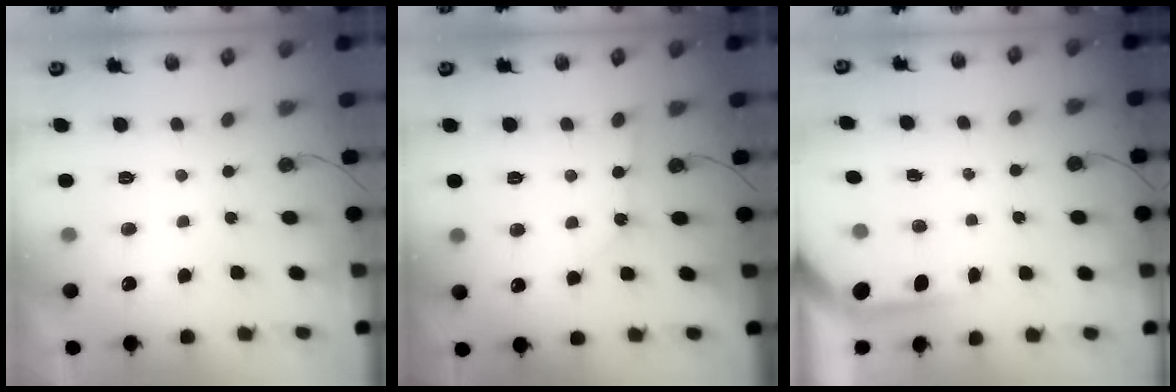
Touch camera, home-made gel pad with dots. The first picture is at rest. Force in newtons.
{"total": 5.9, "press": 5.8, "slide": 0.9}
{"total": 3.6, "press": 3.6, "slide": 0.4}